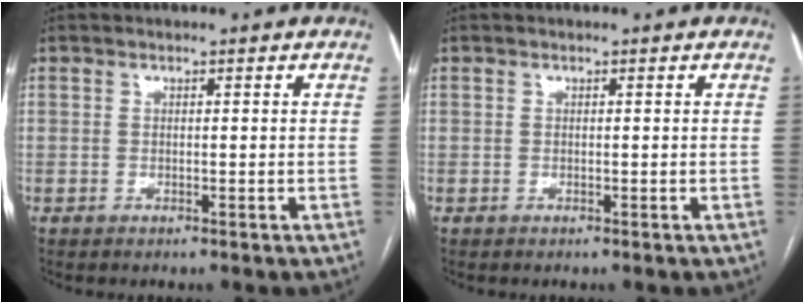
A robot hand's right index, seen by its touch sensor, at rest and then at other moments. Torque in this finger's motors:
{"motor_torque": [-0.01, 0.01, 0.00, 0.00]}